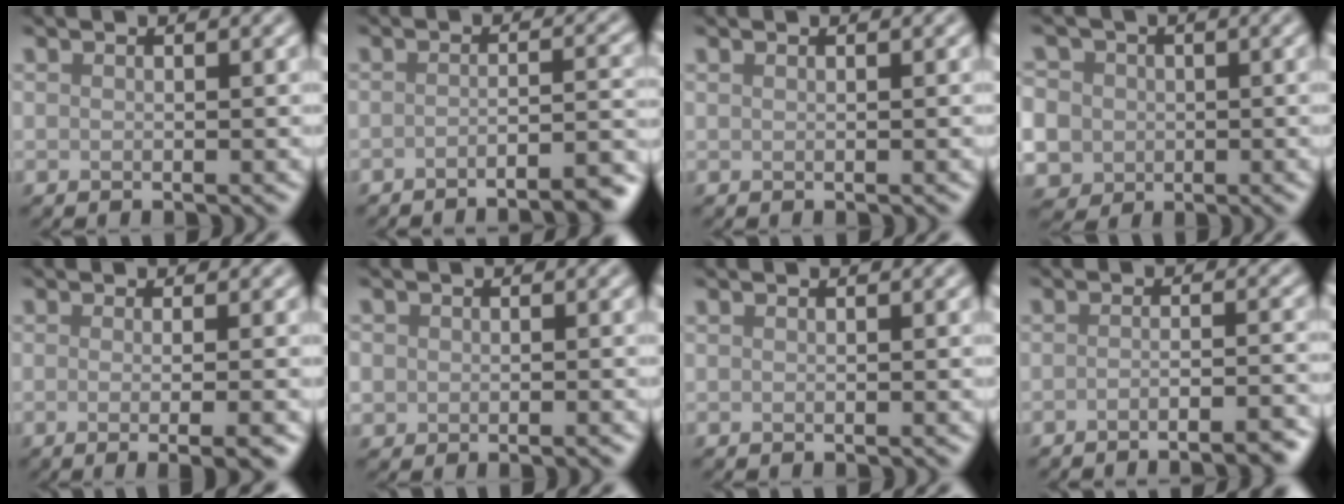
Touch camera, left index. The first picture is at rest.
{"total": 5.1, "force": [-3.8, 1.1, 3.2], "torque": [-0.033, 0.012, -0.053]}
{"total": 0.5, "force": [0.4, 0.2, 0.3], "torque": [-0.004, -0.001, 0.002]}
{"total": 8.9, "force": [-0.7, 8.3, 3.2], "torque": [-0.075, 0.015, -0.043]}
{"total": 4.9, "force": [-0.7, 1.9, 4.5], "torque": [-0.033, 0.003, -0.016]}
{"total": 1.9, "force": [-0.3, 1.6, 1.0], "torque": [-0.002, -0.003, -0.004]}
{"total": 0.0}
{"total": 4.5, "force": [-3.2, 1.0, 2.9], "torque": [-0.034, 0.012, -0.047]}